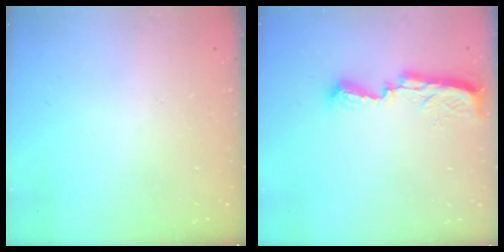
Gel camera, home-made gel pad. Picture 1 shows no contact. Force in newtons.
{"total": 8.2, "press": 8.1, "slide": 0.8}